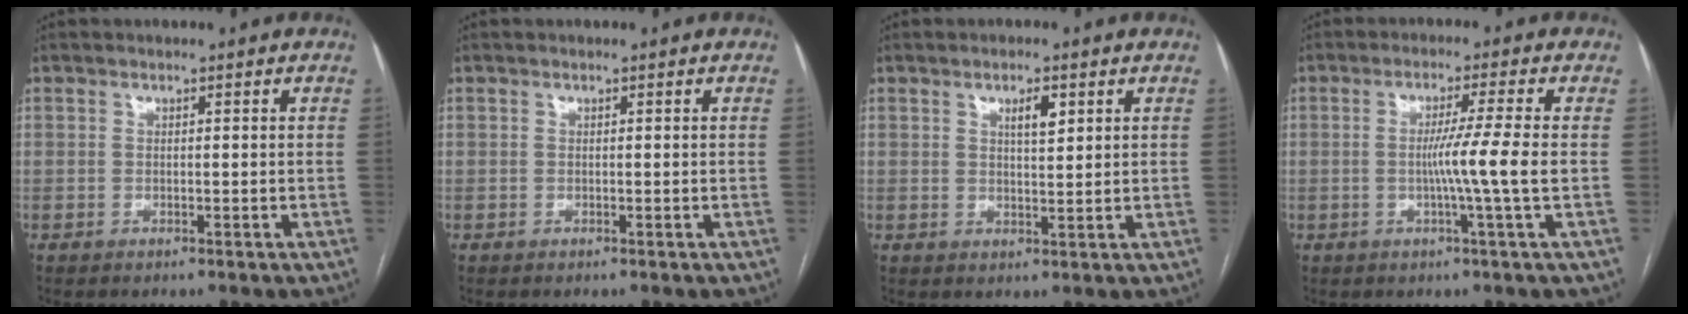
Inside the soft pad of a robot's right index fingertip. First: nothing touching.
{"total": 0.0}
{"total": 3.1, "force": [1.5, 0.9, 2.6], "torque": [-0.043, -0.001, 0.025]}
{"total": 6.1, "force": [-0.8, -2.0, 5.8], "torque": [-0.095, -0.008, -0.012]}